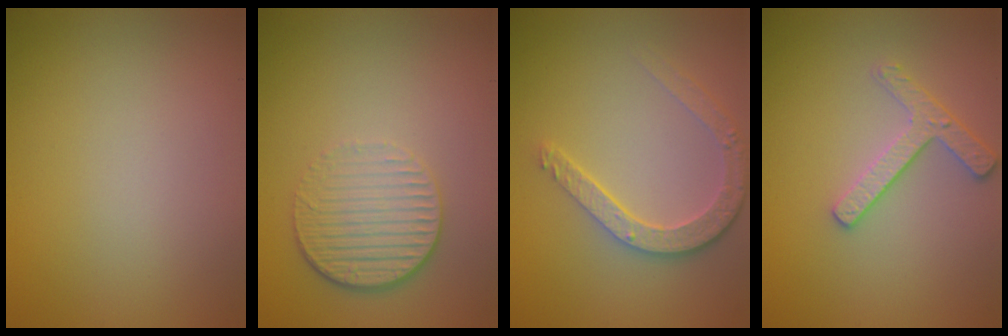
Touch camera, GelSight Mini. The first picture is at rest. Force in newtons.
{"total": 4.2, "press": 3.0, "slide": 3.0}
{"total": 3.6, "press": 2.9, "slide": 2.1}
{"total": 2.5, "press": 2.4, "slide": 0.7}